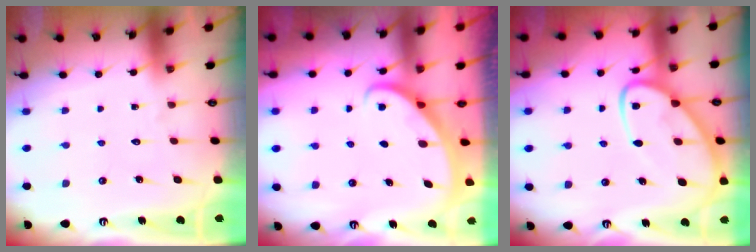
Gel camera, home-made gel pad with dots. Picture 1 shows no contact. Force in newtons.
{"total": 2.6, "press": 2.6, "slide": 0.1}
{"total": 10.3, "press": 10.3, "slide": 1.0}